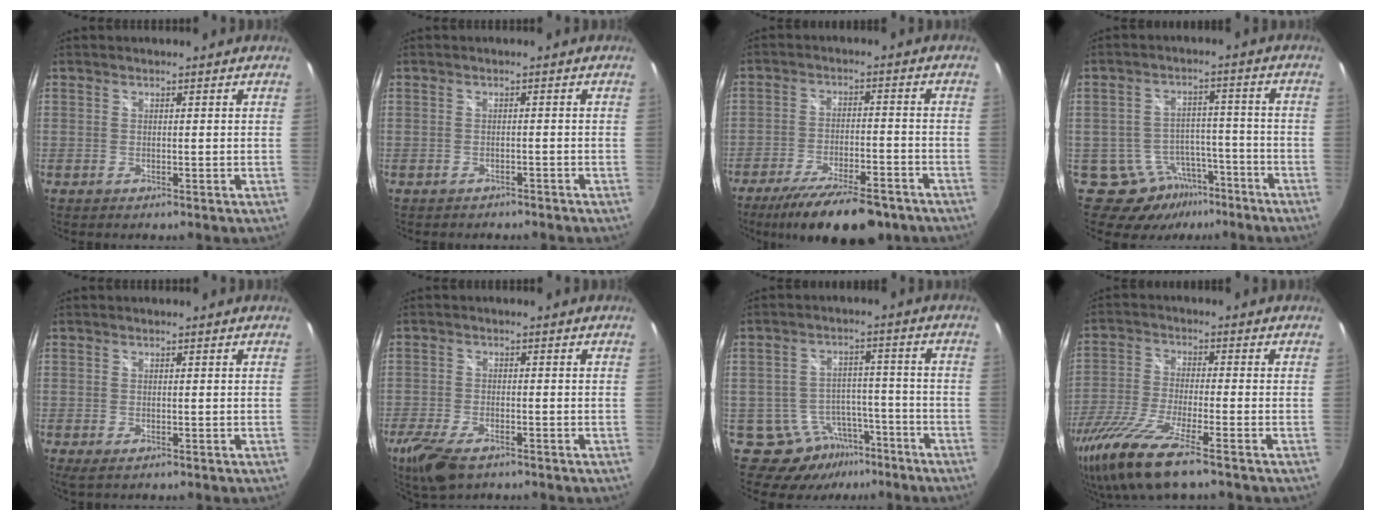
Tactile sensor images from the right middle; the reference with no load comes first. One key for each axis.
{"total": 2.2, "fx": -1.9, "fy": 0.8, "fz": 0.6, "tx": -0.013, "ty": -0.007, "tz": -0.025}
{"total": 15.7, "fx": -12.2, "fy": 4.1, "fz": 9.0, "tx": -0.172, "ty": -0.028, "tz": -0.185}
{"total": 7.3, "fx": -5.0, "fy": 5.2, "fz": 0.5, "tx": -0.007, "ty": 0.030, "tz": -0.064}
{"total": 1.4, "fx": -0.5, "fy": 0.6, "fz": 1.2, "tx": -0.021, "ty": -0.004, "tz": -0.005}
{"total": 8.6, "fx": -5.9, "fy": 3.5, "fz": 5.2, "tx": -0.133, "ty": -0.029, "tz": -0.109}
{"total": 9.0, "fx": -6.2, "fy": 6.2, "fz": 1.9, "tx": -0.034, "ty": 0.022, "tz": -0.077}
{"total": 15.4, "fx": -10.7, "fy": 2.0, "fz": 11.0, "tx": -0.234, "ty": -0.051, "tz": -0.198}